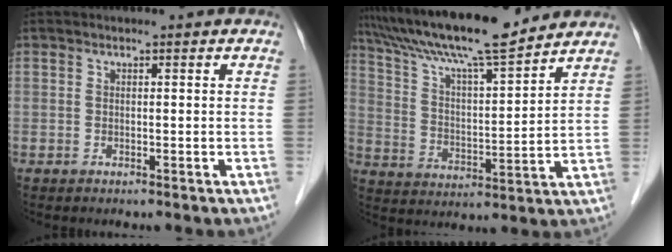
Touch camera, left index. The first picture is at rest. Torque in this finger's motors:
{"motor_torque": [0.62, -0.66, 0.51, 0.15]}